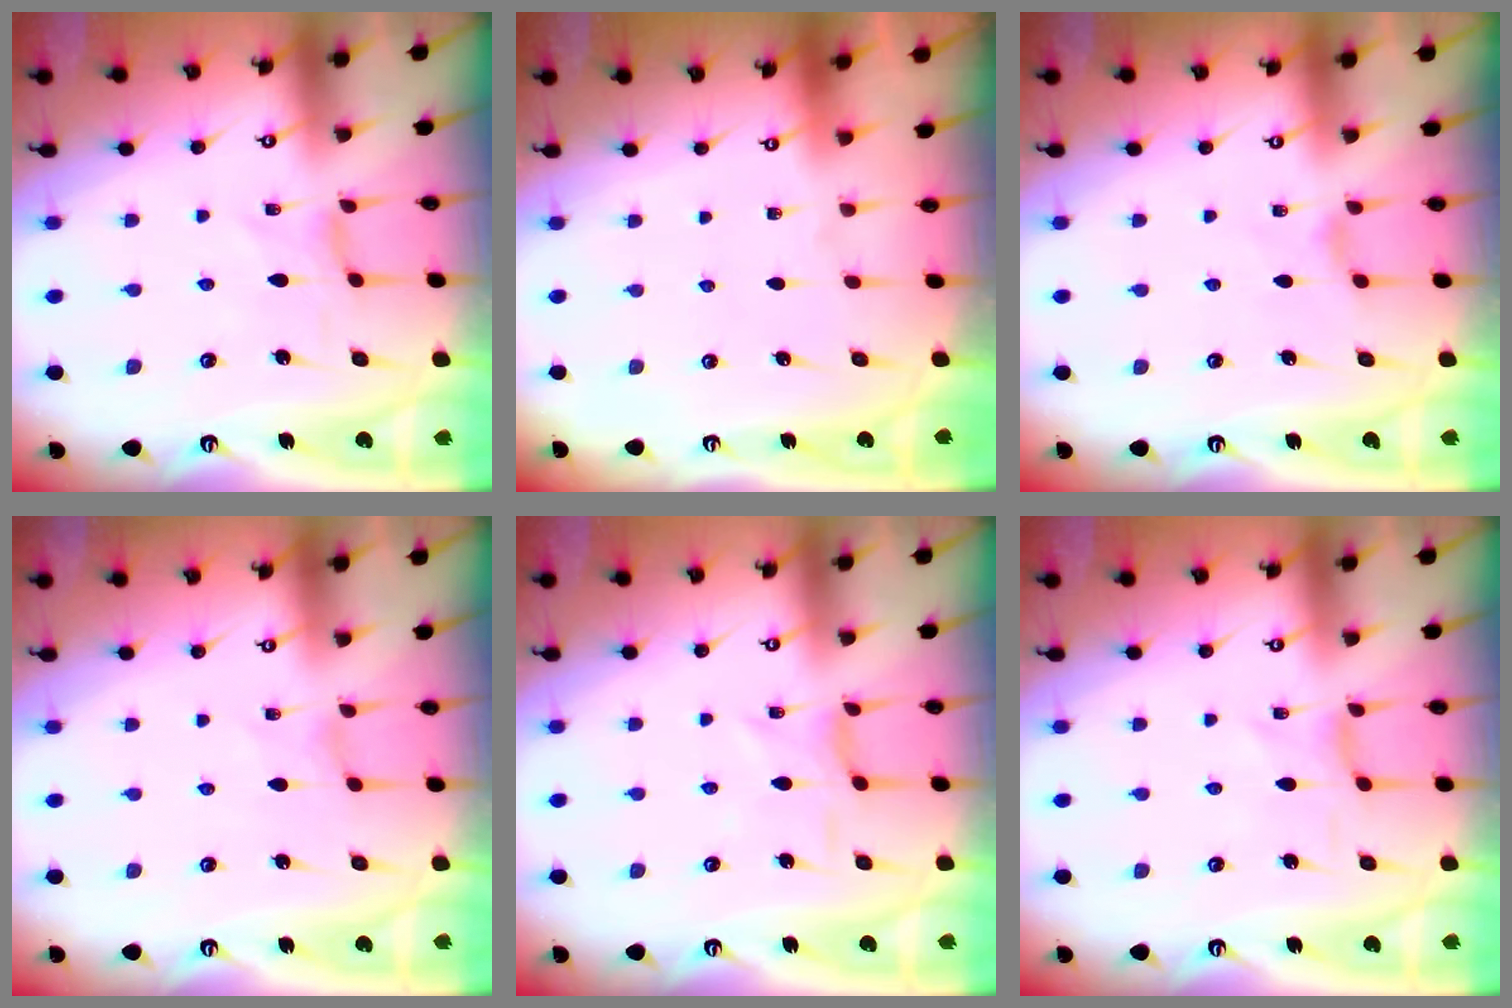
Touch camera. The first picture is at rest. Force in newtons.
{"total": 0.0}
{"total": 1.7, "press": 1.7, "slide": 0.4}
{"total": 0.0}
{"total": 1.9, "press": 1.9, "slide": 0.4}
{"total": 0.6, "press": 0.5, "slide": 0.3}